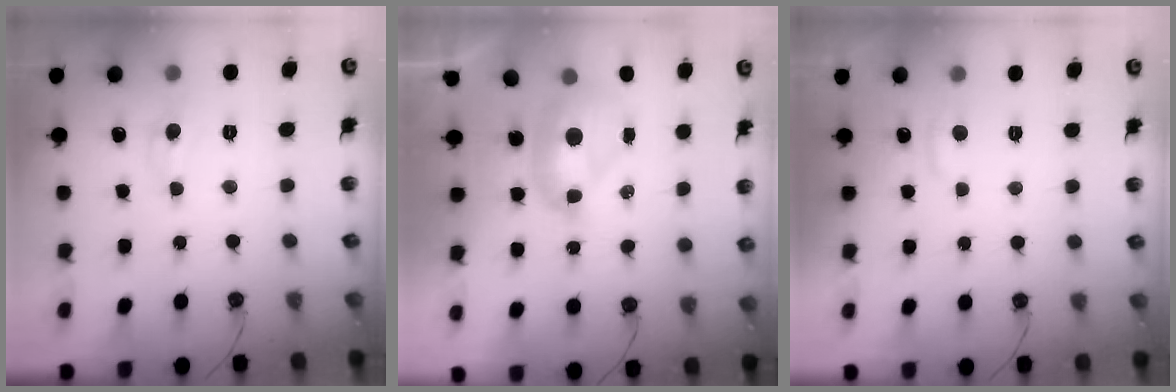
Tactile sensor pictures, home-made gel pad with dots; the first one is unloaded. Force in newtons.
{"total": 3.2, "press": 3.2, "slide": 0.2}
{"total": 1.0, "press": 0.4, "slide": 0.9}